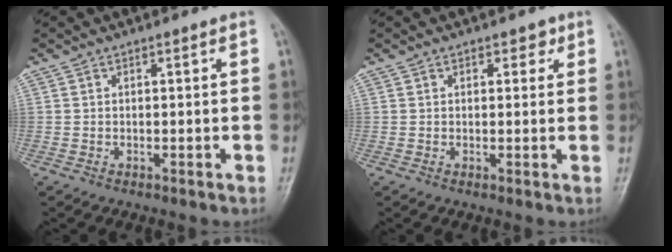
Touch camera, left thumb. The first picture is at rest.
{"total": 2.1, "force": [1.2, 1.4, 1.1], "torque": [0.004, -0.003, 0.012]}